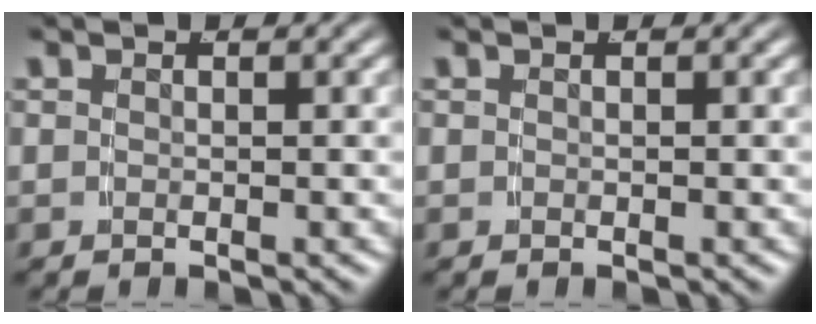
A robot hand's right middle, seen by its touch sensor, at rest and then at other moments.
{"total": 0.0}